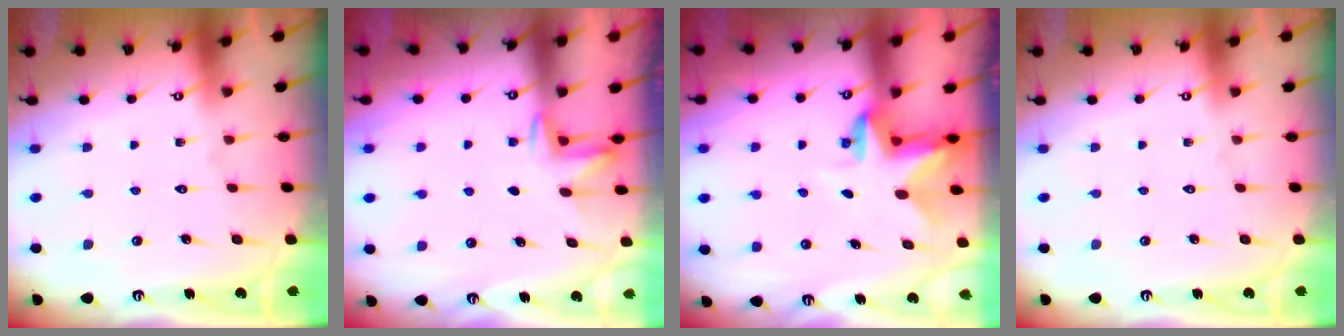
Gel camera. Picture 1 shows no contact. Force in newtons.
{"total": 2.3, "press": 2.2, "slide": 0.4}
{"total": 3.0, "press": 3.0, "slide": 0.4}
{"total": 0.0}